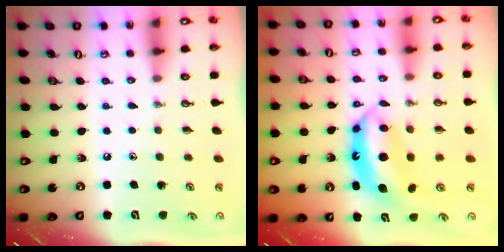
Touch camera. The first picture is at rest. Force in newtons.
{"total": 7.8, "press": 7.7, "slide": 0.6}